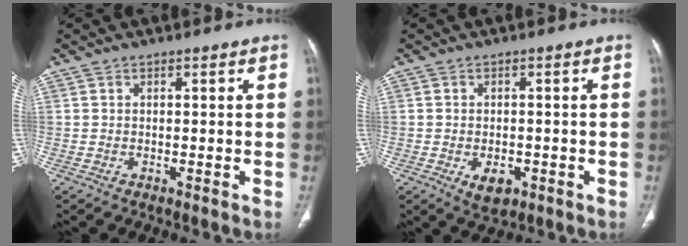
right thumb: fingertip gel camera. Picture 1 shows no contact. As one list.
[{"total": 4.6, "force": [-1.7, 2.8, 3.1], "torque": [-0.041, 0.002, -0.017]}]